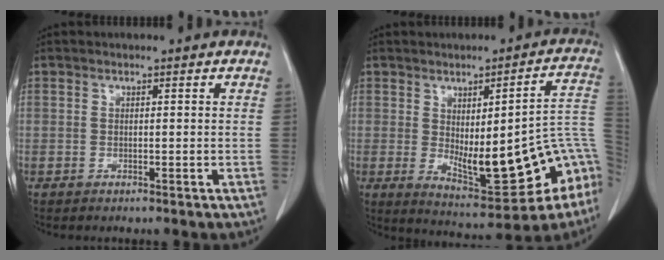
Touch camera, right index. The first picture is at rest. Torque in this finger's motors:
{"motor_torque": [1.15, -0.55, 0.26, 0.13]}